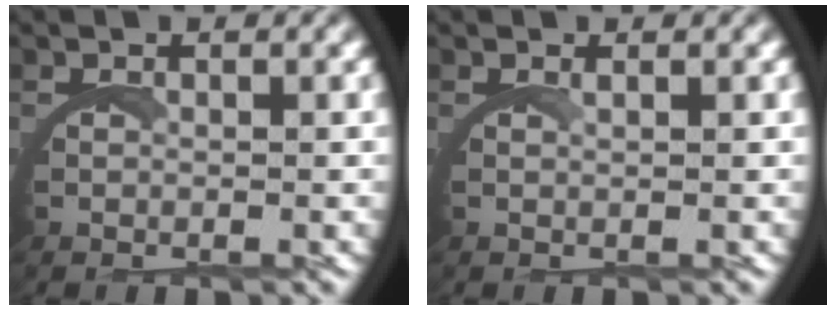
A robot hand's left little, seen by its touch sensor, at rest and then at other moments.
{"total": 0.7, "force": [0.5, -0.1, 0.5], "torque": [-0.012, 0.001, 0.009]}